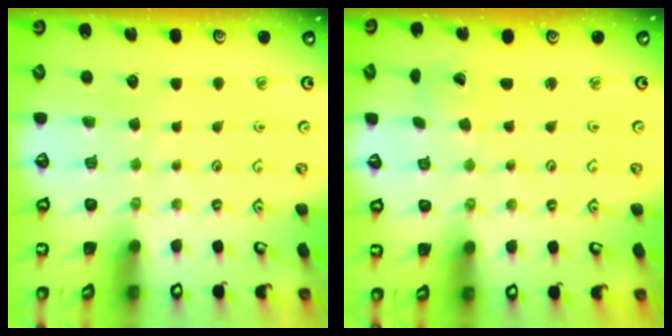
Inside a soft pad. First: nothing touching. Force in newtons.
{"total": 1.3, "press": 1.2, "slide": 0.4}